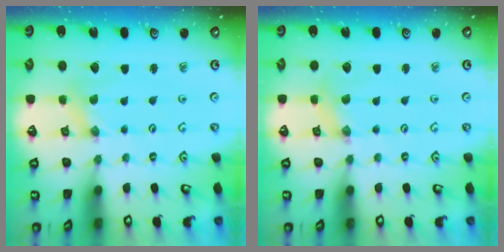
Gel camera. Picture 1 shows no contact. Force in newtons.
{"total": 2.4, "press": 2.4, "slide": 0.3}